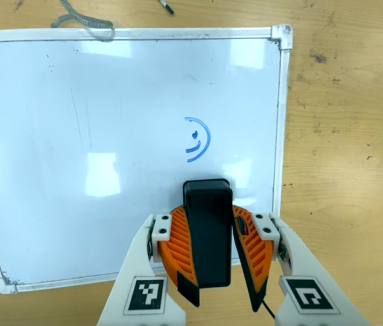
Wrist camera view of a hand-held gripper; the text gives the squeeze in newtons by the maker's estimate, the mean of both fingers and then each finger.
{"total": 10.1, "left": 9.4, "right": 10.8}